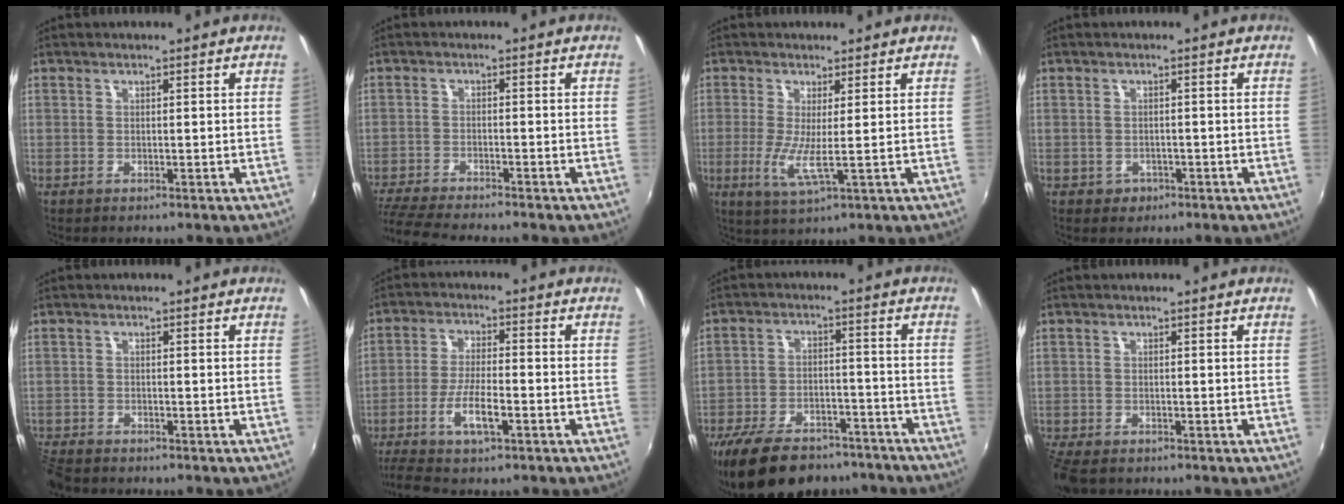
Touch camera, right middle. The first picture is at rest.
{"total": 9.3, "force": [-8.5, 0.1, 3.9], "torque": [-0.103, -0.027, -0.149]}
{"total": 5.0, "force": [-0.3, 0.0, 5.0], "torque": [-0.110, -0.016, -0.012]}
{"total": 2.0, "force": [-0.8, 1.7, 0.5], "torque": [-0.011, -0.002, -0.010]}
{"total": 5.5, "force": [-5.1, 1.4, 1.6], "torque": [-0.055, -0.023, -0.098]}
{"total": 9.3, "force": [-5.4, 1.7, 7.3], "torque": [-0.161, -0.009, -0.104]}
{"total": 20.0, "force": [-15.8, 8.2, 9.0], "torque": [-0.188, -0.007, -0.227]}
{"total": 5.7, "force": [-4.5, 2.1, 2.8], "torque": [-0.075, -0.029, -0.088]}